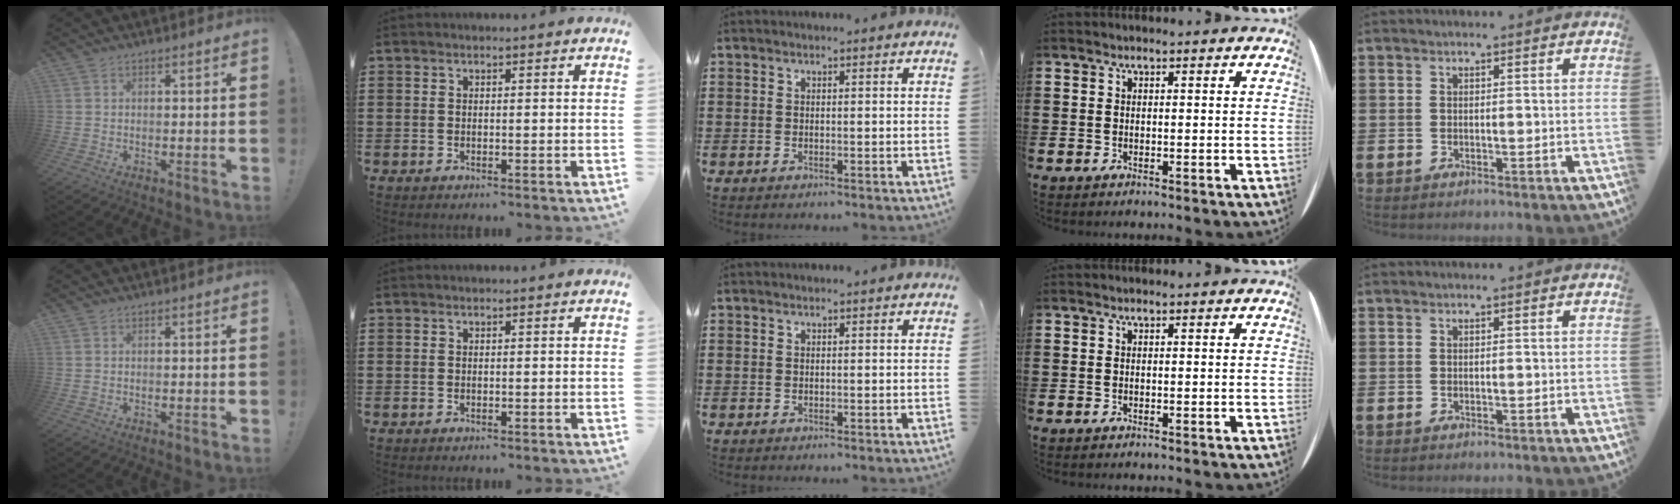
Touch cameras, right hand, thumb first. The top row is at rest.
{}